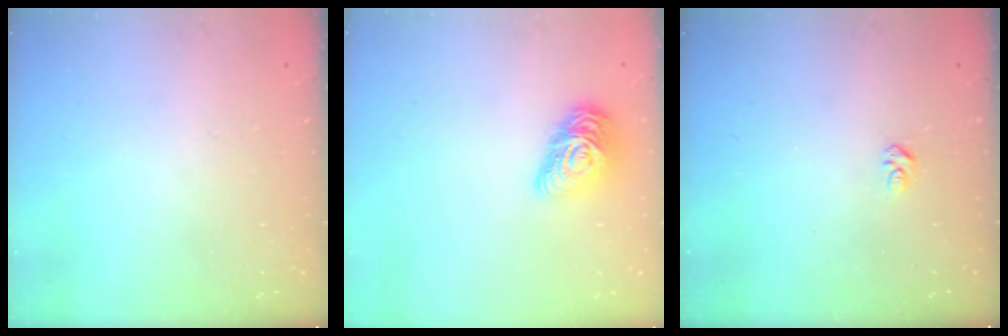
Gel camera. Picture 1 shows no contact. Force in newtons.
{"total": 12.3, "press": 12.3, "slide": 0.5}
{"total": 2.8, "press": 2.8, "slide": 0.4}